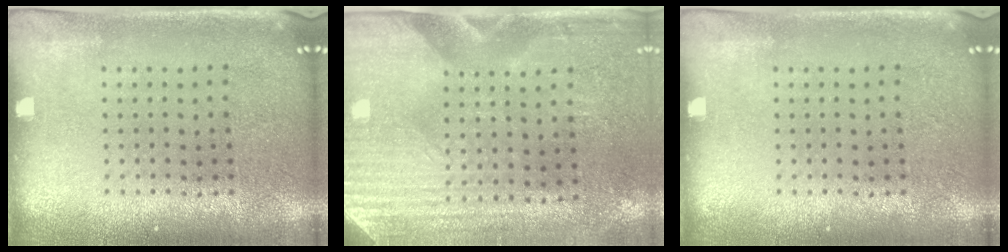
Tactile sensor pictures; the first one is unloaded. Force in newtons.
{"total": 2.9, "press": 2.6, "slide": 1.5}
{"total": 0.0}